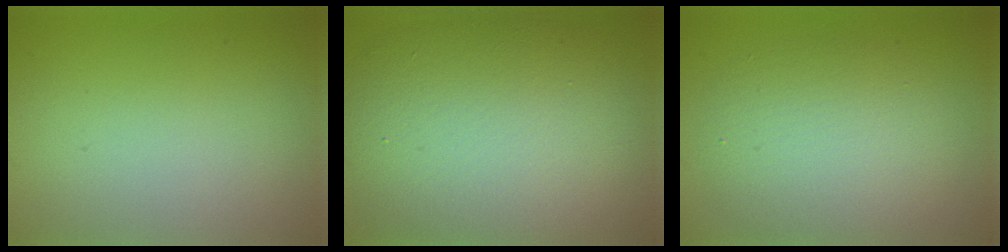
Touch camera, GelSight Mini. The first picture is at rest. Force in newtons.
{"total": 12.9, "press": 12.8, "slide": 1.1}
{"total": 5.7, "press": 5.7, "slide": 0.4}